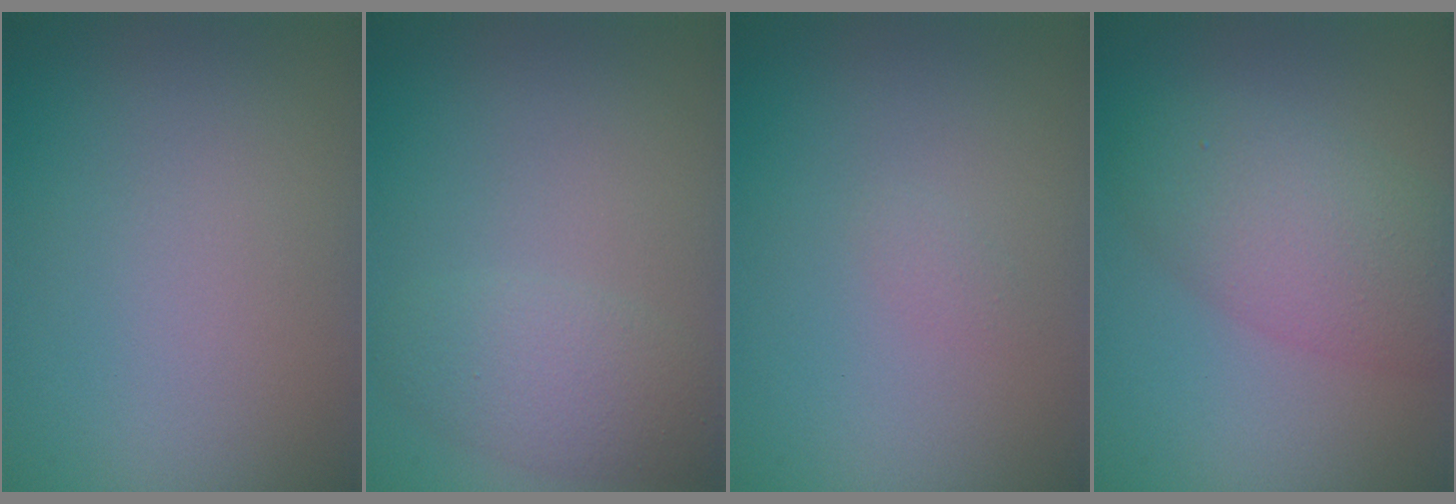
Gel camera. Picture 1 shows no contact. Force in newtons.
{"total": 2.6, "press": 2.6, "slide": 0.2}
{"total": 0.6, "press": 0.6, "slide": 0.1}
{"total": 5.3, "press": 5.3, "slide": 0.1}